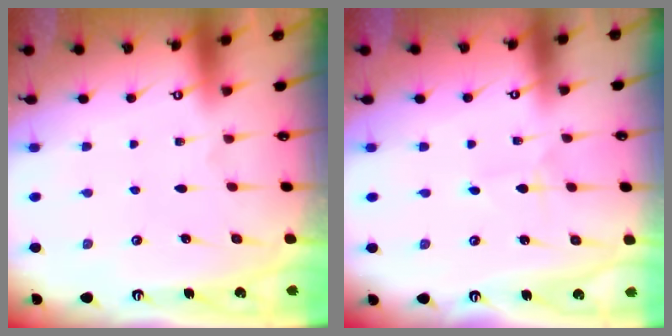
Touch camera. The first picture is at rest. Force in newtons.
{"total": 1.1, "press": 1.0, "slide": 0.1}